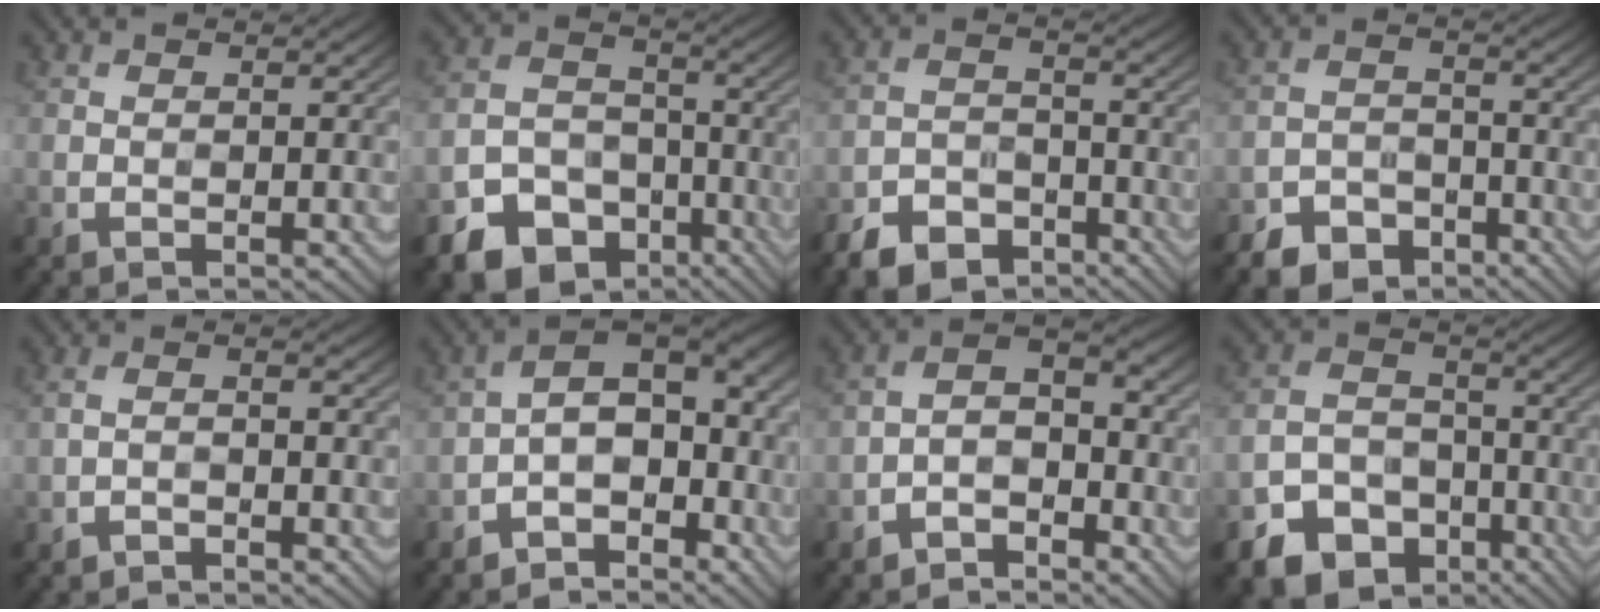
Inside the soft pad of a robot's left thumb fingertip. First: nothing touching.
{"total": 13.9, "force": [-8.6, 9.5, 5.5], "torque": [-0.125, -0.040, -0.141]}
{"total": 7.6, "force": [-5.8, 3.7, 3.2], "torque": [-0.062, -0.011, -0.112]}
{"total": 7.1, "force": [-5.5, 3.7, 2.6], "torque": [-0.047, -0.008, -0.098]}
{"total": 1.9, "force": [-1.3, 0.4, 1.3], "torque": [-0.028, 0.006, -0.030]}
{"total": 8.3, "force": [-4.0, 4.2, 5.9], "torque": [-0.087, 0.007, -0.082]}
{"total": 5.4, "force": [-3.7, 2.5, 3.0], "torque": [-0.045, 0.011, -0.081]}
{"total": 12.2, "force": [-7.6, 8.3, 4.7], "torque": [-0.111, -0.030, -0.130]}